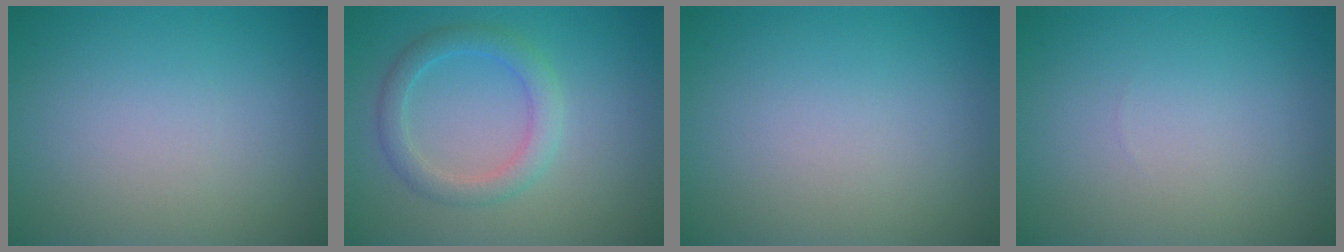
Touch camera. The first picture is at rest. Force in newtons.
{"total": 2.9, "press": 2.9, "slide": 0.1}
{"total": 0.0}
{"total": 0.0}